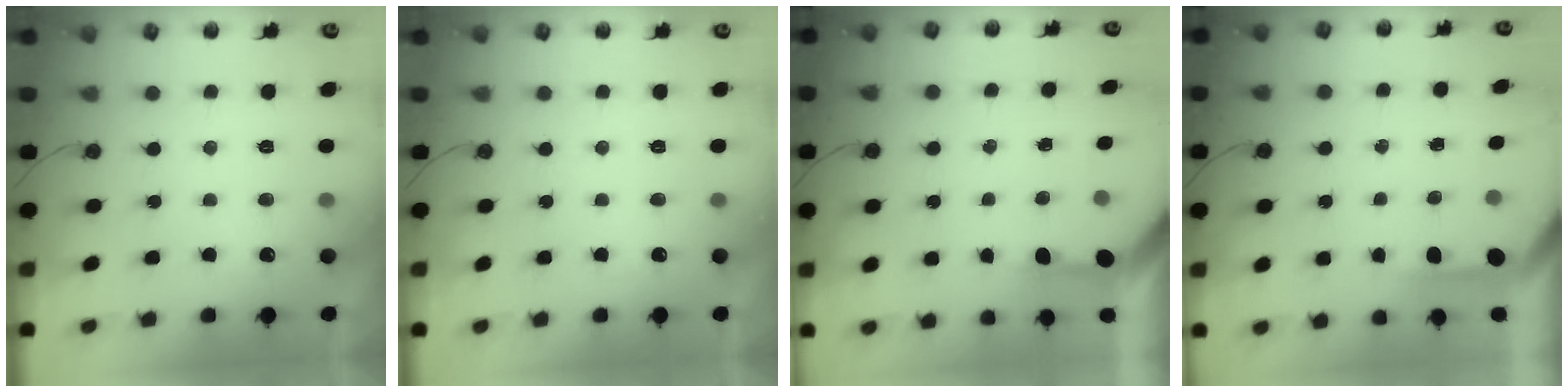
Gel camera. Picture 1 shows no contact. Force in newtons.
{"total": 0.6, "press": 0.1, "slide": 0.5}
{"total": 3.0, "press": 3.0, "slide": 0.3}
{"total": 3.7, "press": 3.7, "slide": 0.2}